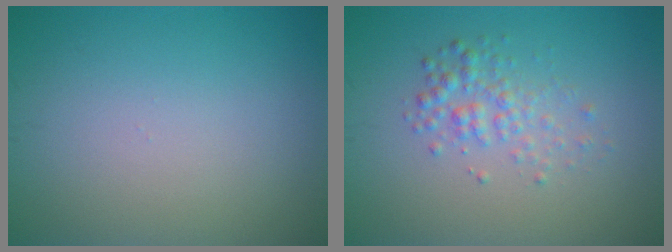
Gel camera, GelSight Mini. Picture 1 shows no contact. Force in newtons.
{"total": 2.3, "press": 2.3, "slide": 0.1}